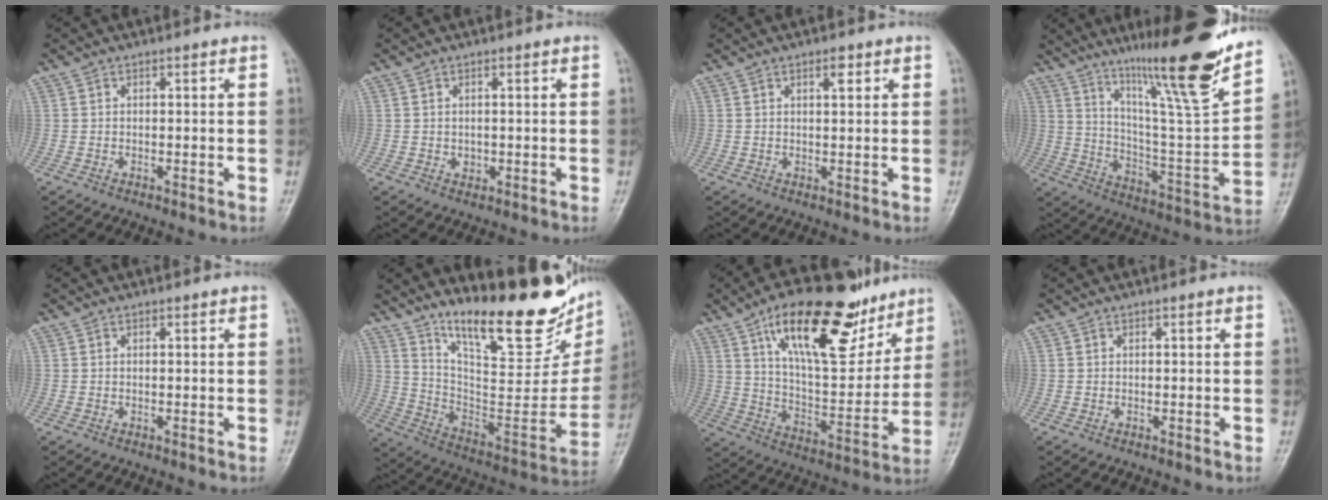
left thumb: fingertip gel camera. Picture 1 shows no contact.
{"total": 1.0, "force": [0.1, 0.9, 0.5], "torque": [-0.005, 0.000, 0.004]}
{"total": 2.2, "force": [1.2, 0.8, 1.6], "torque": [-0.020, -0.004, 0.017]}
{"total": 23.0, "force": [16.2, 2.0, 16.3], "torque": [-0.220, -0.083, 0.271]}
{"total": 0.0}
{"total": 28.6, "force": [19.4, 8.4, 19.2], "torque": [-0.246, -0.105, 0.307]}
{"total": 24.8, "force": [14.8, 9.8, 17.3], "torque": [-0.229, -0.052, 0.249]}
{"total": 0.0}